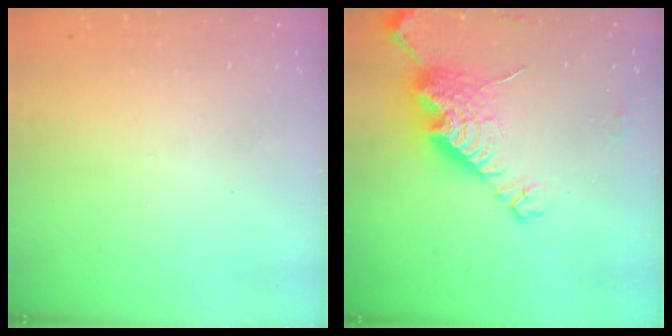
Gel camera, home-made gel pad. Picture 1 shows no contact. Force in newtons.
{"total": 20.4, "press": 20.3, "slide": 1.9}